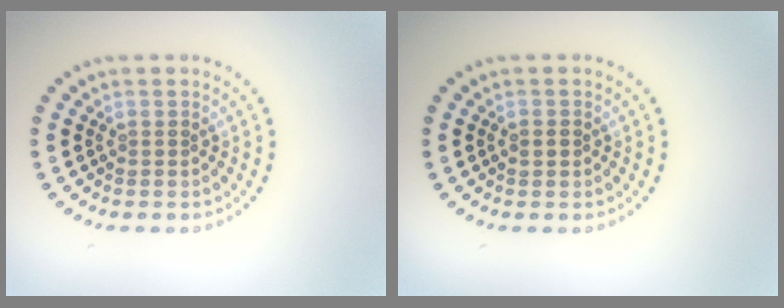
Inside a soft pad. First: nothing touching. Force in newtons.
{"total": 1.1, "press": 1.1, "slide": 0.1}